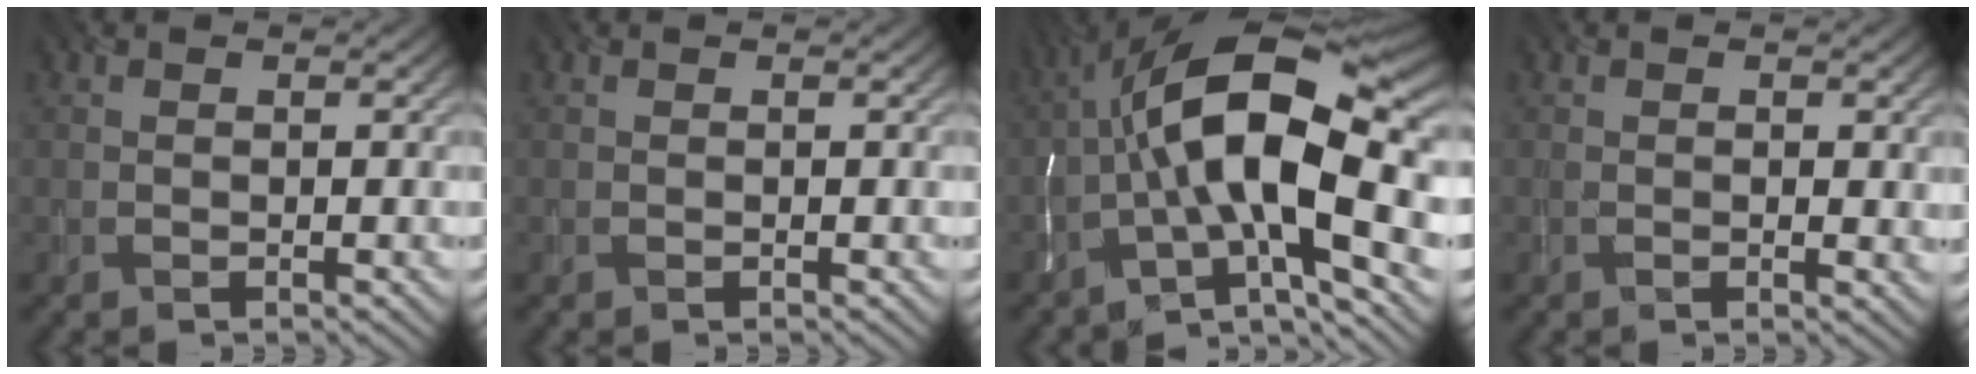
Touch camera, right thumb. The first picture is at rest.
{"total": 0.0}
{"total": 17.7, "force": [-1.7, 6.7, 16.3], "torque": [-0.280, 0.034, -0.046]}
{"total": 1.4, "force": [0.1, 0.6, 1.3], "torque": [-0.021, -0.005, 0.004]}